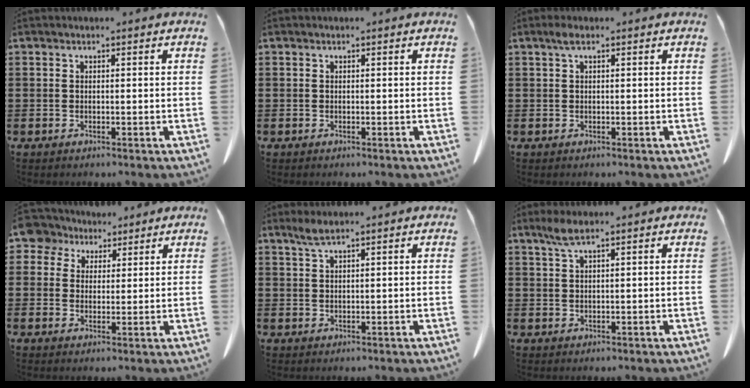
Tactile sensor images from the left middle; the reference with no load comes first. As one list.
[{"total": 0.0}, {"total": 1.3, "force": [0.5, 0.3, 1.1], "torque": [-0.025, 0.004, 0.007]}, {"total": 5.4, "force": [3.9, 3.6, 1.1], "torque": [-0.041, 0.000, 0.071]}, {"total": 2.3, "force": [1.7, 0.2, 1.5], "torque": [-0.033, 0.001, 0.032]}, {"total": 2.8, "force": [1.8, 0.5, 2.1], "torque": [-0.045, 0.003, 0.032]}]